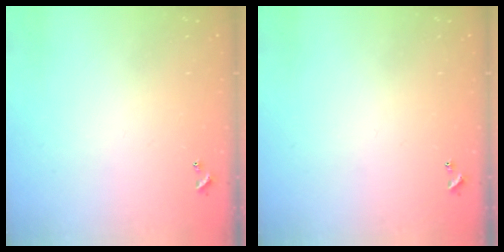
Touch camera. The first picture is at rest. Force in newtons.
{"total": 0.0}